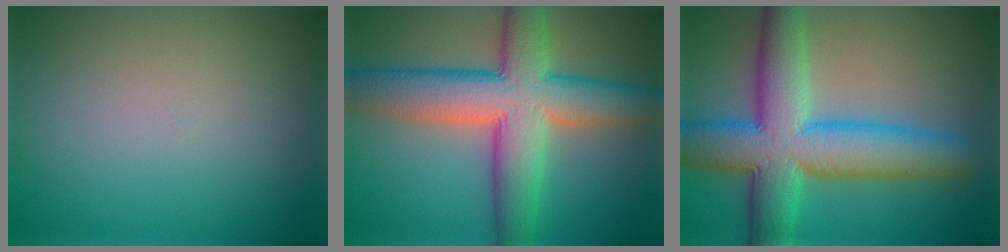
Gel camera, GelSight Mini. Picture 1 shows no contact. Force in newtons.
{"total": 10.0, "press": 10.0, "slide": 0.4}
{"total": 10.3, "press": 10.3, "slide": 0.4}